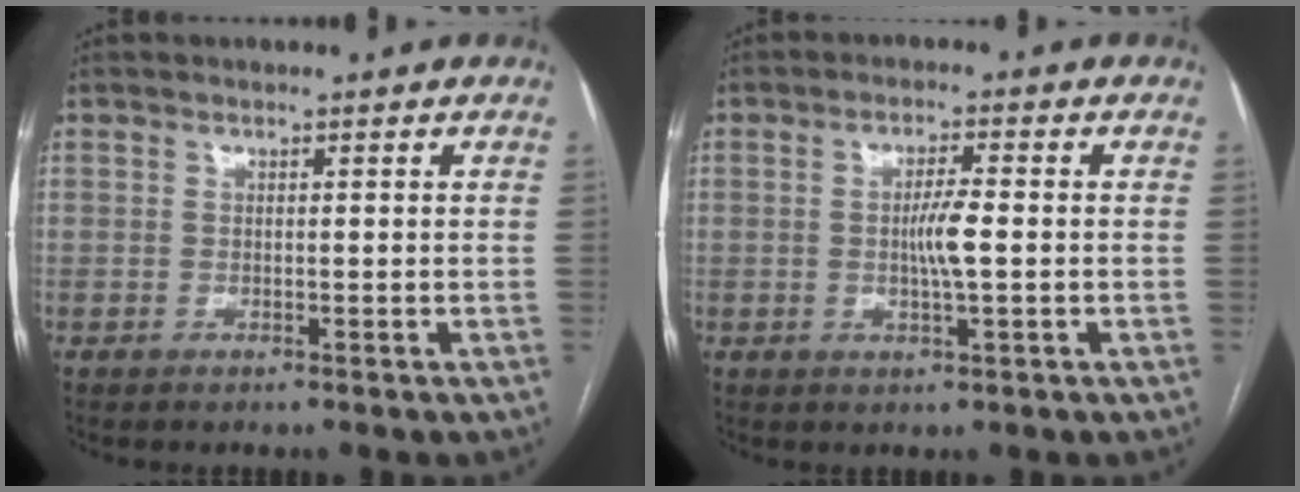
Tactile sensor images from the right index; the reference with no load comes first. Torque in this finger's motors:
{"motor_torque": [0.47, 0.03, 0.29, 0.07]}